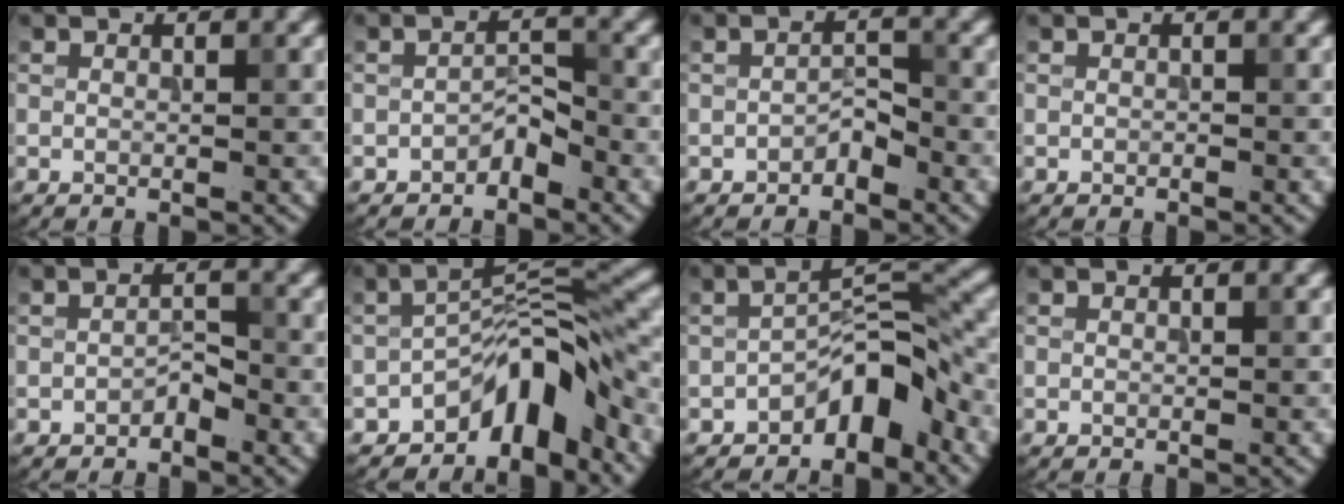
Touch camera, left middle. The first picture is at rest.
{"total": 1.5, "force": [-1.3, 0.5, 0.7], "torque": [-0.017, 0.009, -0.022]}
{"total": 1.2, "force": [-1.0, 0.4, 0.5], "torque": [-0.015, 0.008, -0.017]}
{"total": 0.0}
{"total": 1.0, "force": [-0.8, 0.3, 0.5], "torque": [-0.013, 0.007, -0.013]}
{"total": 6.8, "force": [-4.8, 2.5, 4.1], "torque": [-0.045, 0.014, -0.087]}
{"total": 4.8, "force": [-3.2, 1.8, 3.0], "torque": [-0.040, 0.026, -0.057]}
{"total": 0.0}